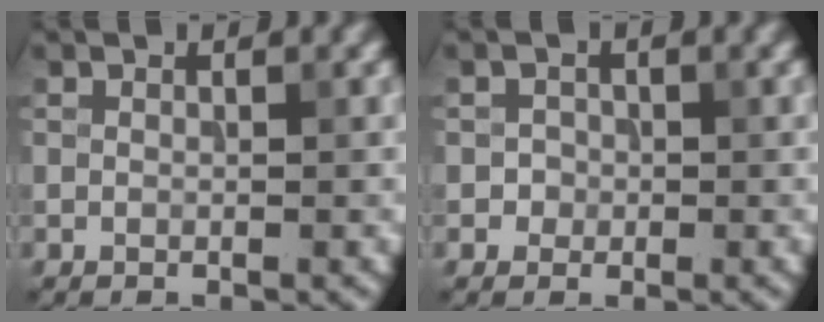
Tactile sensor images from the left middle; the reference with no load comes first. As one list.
[{"total": 1.1, "force": [-0.2, 1.1, 0.1], "torque": [0.009, 0.000, -0.005]}]